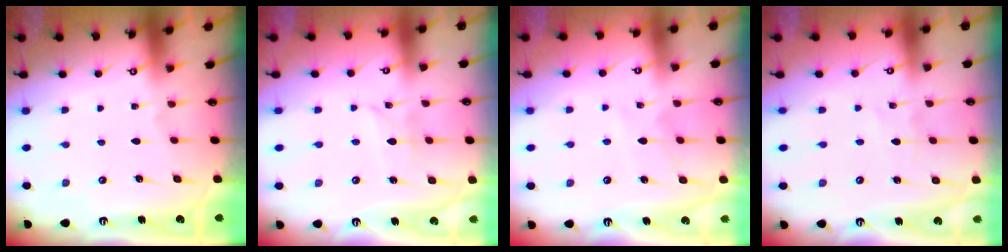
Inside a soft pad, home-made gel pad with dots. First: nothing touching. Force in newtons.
{"total": 2.6, "press": 2.6, "slide": 0.3}
{"total": 6.0, "press": 6.0, "slide": 0.5}
{"total": 1.1, "press": 1.1, "slide": 0.0}